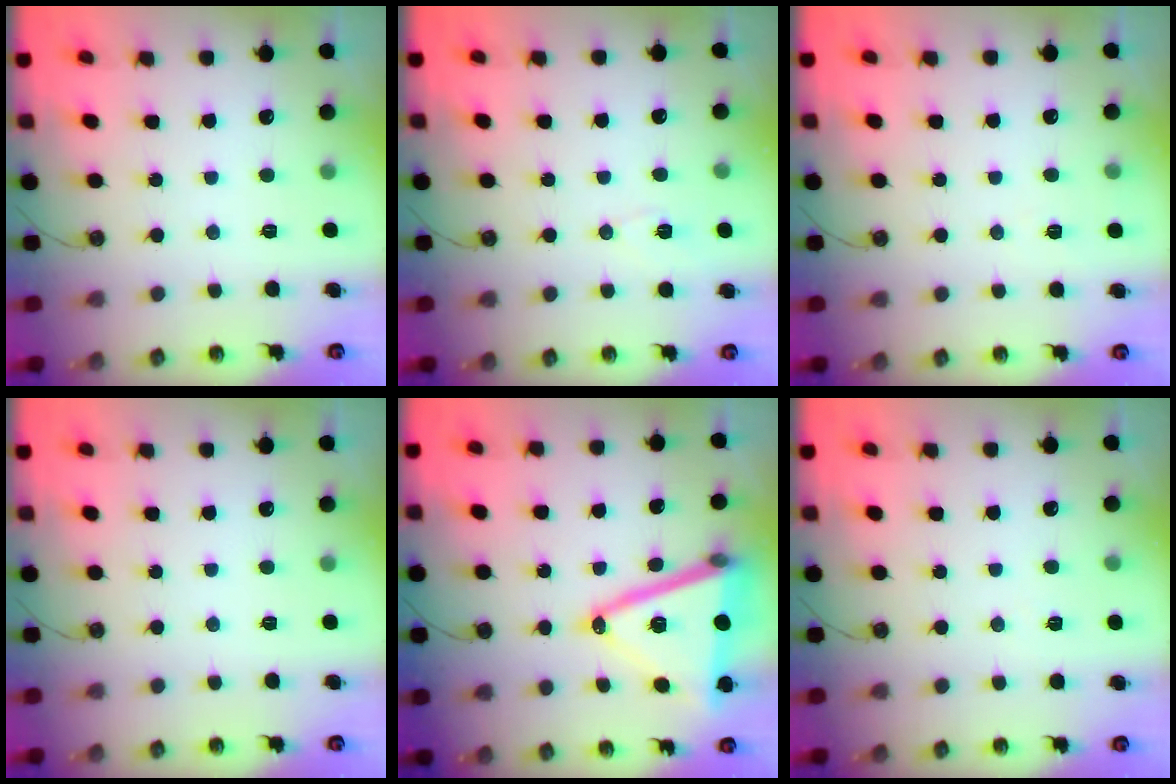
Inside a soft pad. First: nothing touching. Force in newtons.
{"total": 4.9, "press": 4.2, "slide": 2.4}
{"total": 4.9, "press": 2.3, "slide": 4.4}
{"total": 0.0}
{"total": 19.8, "press": 19.4, "slide": 3.8}
{"total": 4.1, "press": 1.9, "slide": 3.6}